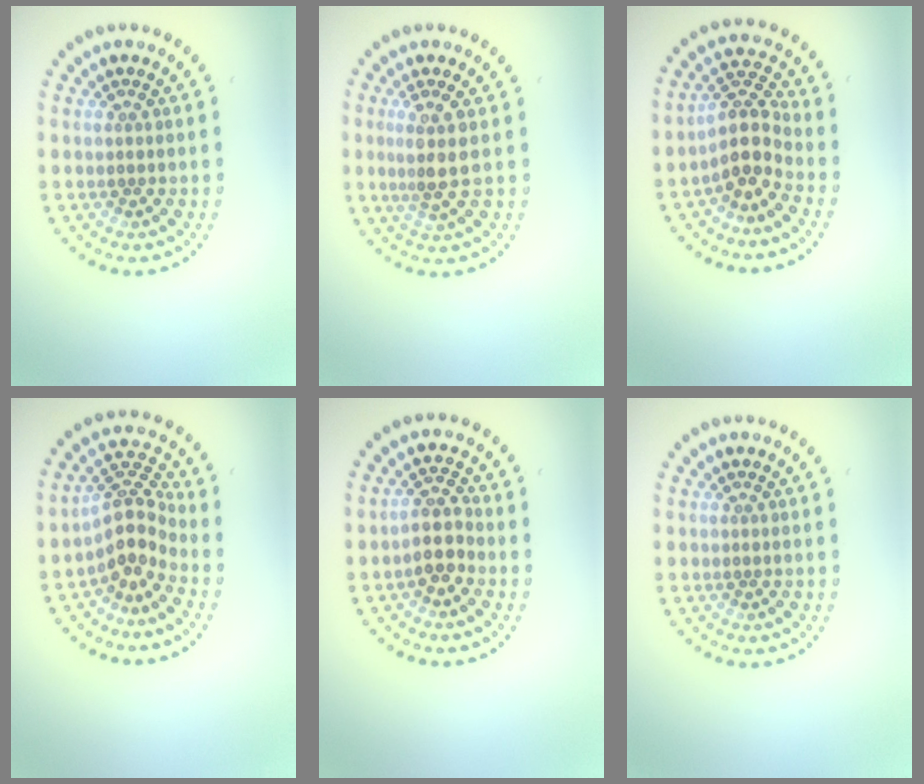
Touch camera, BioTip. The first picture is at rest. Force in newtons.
{"total": 2.6, "press": 2.0, "slide": 1.6}
{"total": 3.5, "press": 2.7, "slide": 2.3}
{"total": 3.9, "press": 2.9, "slide": 2.6}
{"total": 2.7, "press": 2.3, "slide": 1.5}
{"total": 0.0}